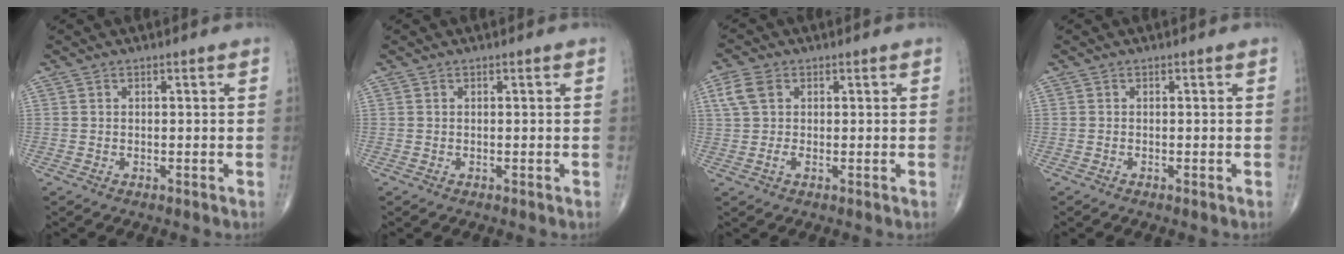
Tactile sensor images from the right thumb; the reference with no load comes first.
{"total": 0.0}
{"total": 4.7, "force": [1.2, 3.2, 3.2], "torque": [-0.073, 0.008, 0.022]}
{"total": 0.0}